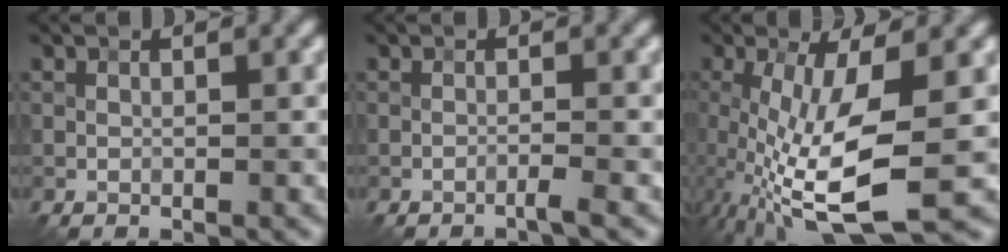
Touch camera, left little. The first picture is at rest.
{"total": 1.1, "force": [-0.8, 0.0, 0.8], "torque": [-0.010, 0.005, -0.020]}
{"total": 10.6, "force": [-2.5, 3.3, 9.8], "torque": [-0.202, -0.025, -0.042]}